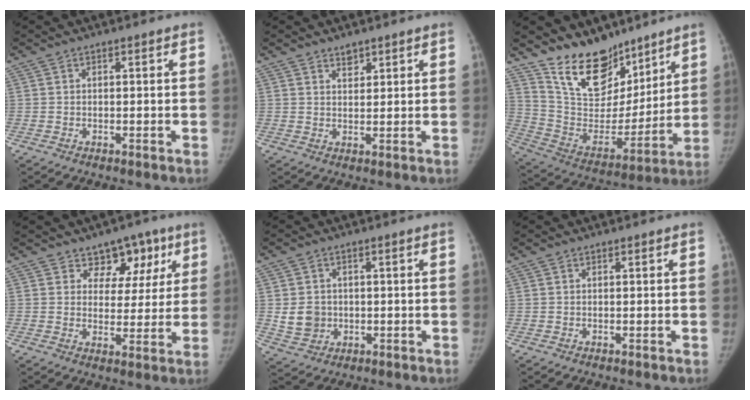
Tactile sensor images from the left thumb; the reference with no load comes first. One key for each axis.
{"total": 2.4, "fx": 1.8, "fy": 1.3, "fz": 0.9, "tx": -0.002, "ty": -0.013, "tz": 0.030}
{"total": 18.7, "fx": 14.6, "fy": 9.4, "fz": 6.9, "tx": -0.068, "ty": -0.094, "tz": 0.263}
{"total": 8.5, "fx": 5.1, "fy": 6.1, "fz": 2.9, "tx": 0.012, "ty": -0.018, "tz": 0.071}
{"total": 5.7, "fx": 0.0, "fy": 5.0, "fz": 2.6, "tx": -0.027, "ty": -0.002, "tz": 0.010}
{"total": 0.0}